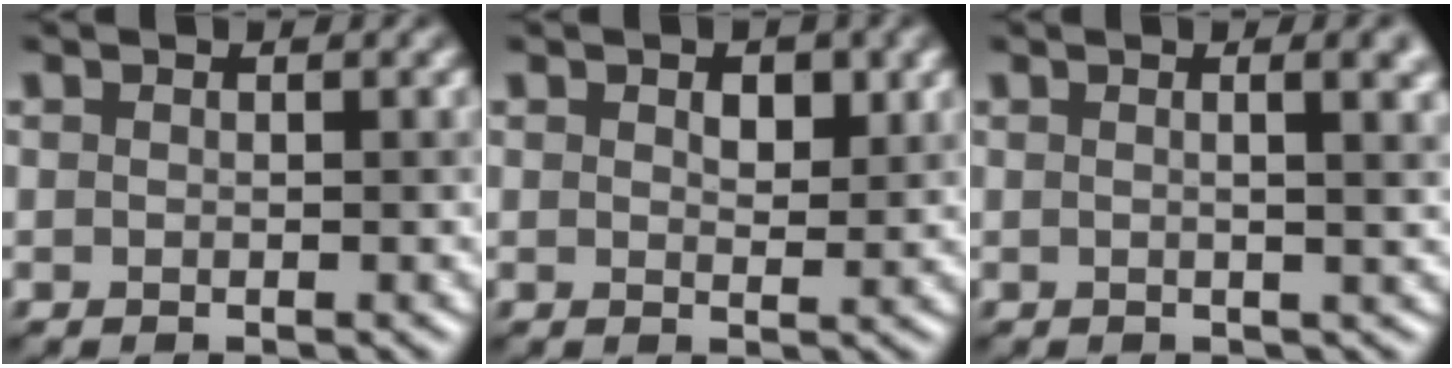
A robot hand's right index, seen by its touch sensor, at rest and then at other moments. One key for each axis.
{"total": 1.7, "fx": 1.0, "fy": 0.9, "fz": 1.1, "tx": -0.015, "ty": 0.002, "tz": 0.019}
{"total": 5.8, "fx": 1.7, "fy": 2.5, "fz": 5.0, "tx": -0.030, "ty": 0.036, "tz": -0.009}